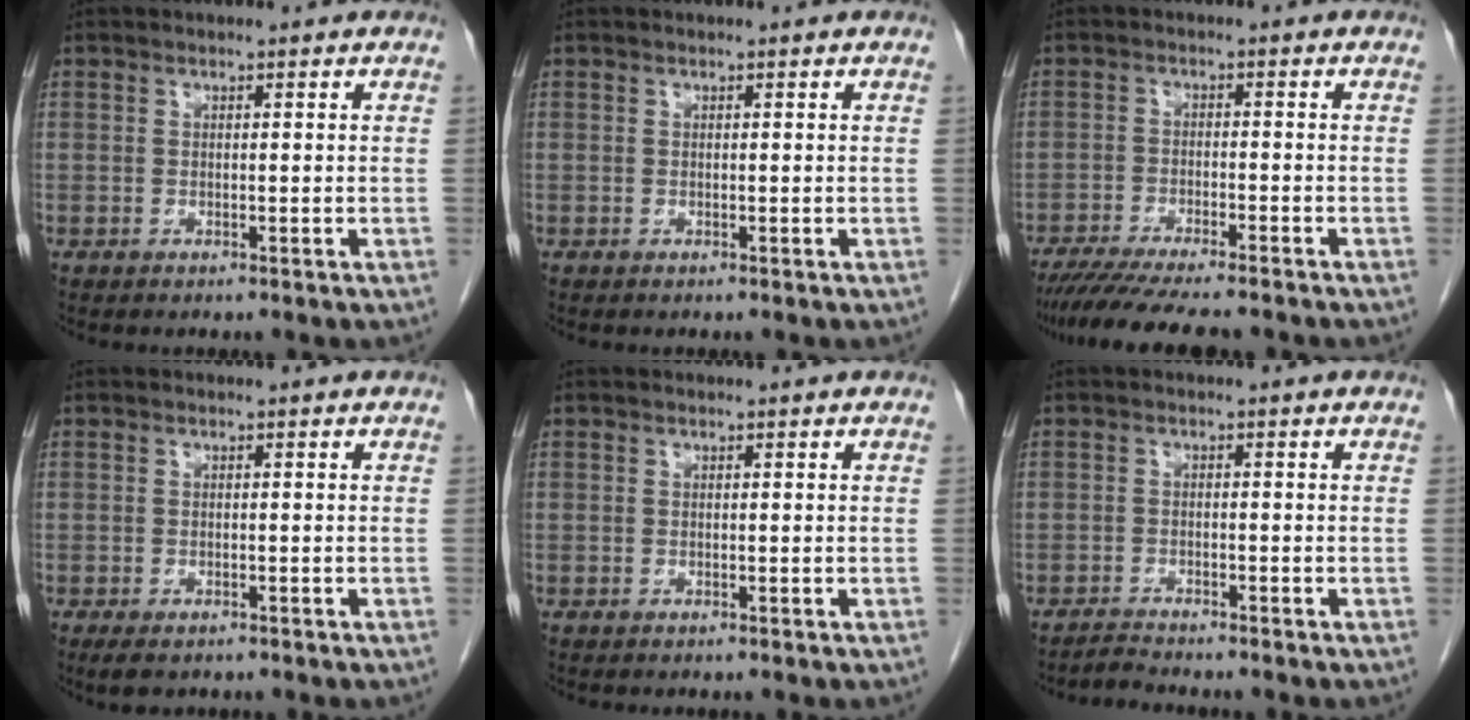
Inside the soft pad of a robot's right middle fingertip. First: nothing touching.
{"total": 0.0}
{"total": 11.0, "force": [-9.4, 0.8, 5.5], "torque": [-0.080, -0.023, -0.145]}
{"total": 2.5, "force": [-1.7, 1.1, 1.4], "torque": [-0.025, -0.004, -0.022]}
{"total": 0.0}
{"total": 1.8, "force": [-1.7, -0.5, -0.2], "torque": [-0.002, -0.011, -0.033]}